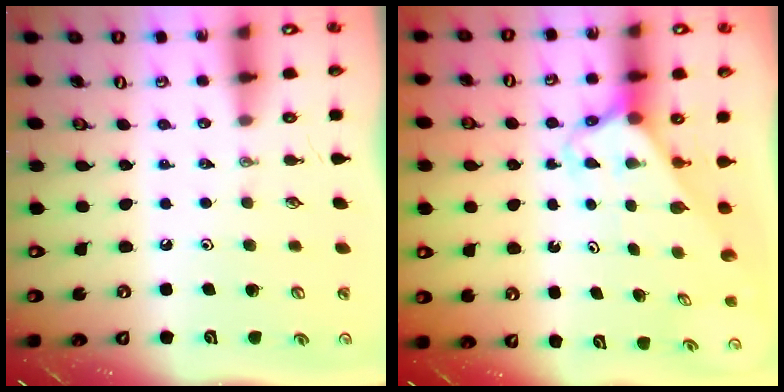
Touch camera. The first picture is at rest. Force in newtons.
{"total": 2.4, "press": 2.4, "slide": 0.1}